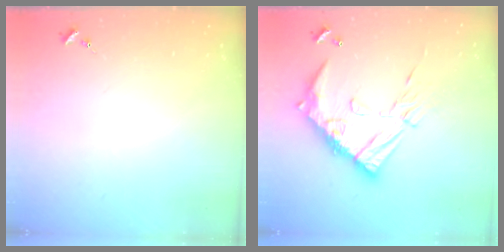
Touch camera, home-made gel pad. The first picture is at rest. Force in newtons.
{"total": 19.1, "press": 19.0, "slide": 1.8}